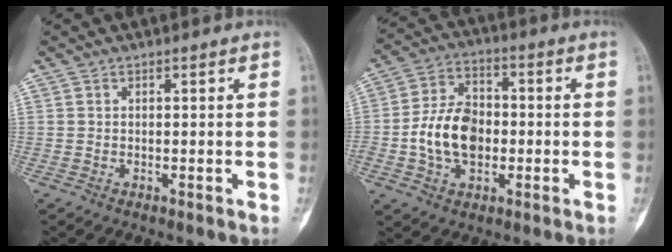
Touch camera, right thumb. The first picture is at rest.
{"total": 12.5, "force": [-1.8, 8.5, 8.9], "torque": [-0.142, 0.025, -0.037]}